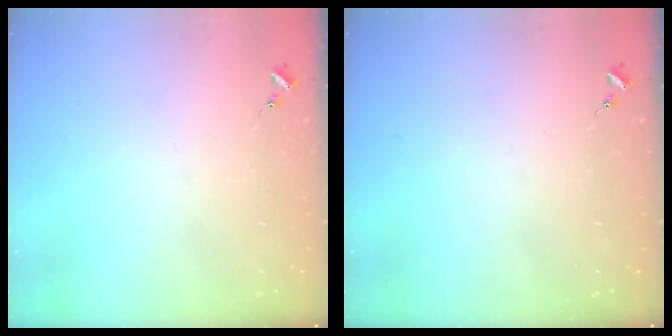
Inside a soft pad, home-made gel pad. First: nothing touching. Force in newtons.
{"total": 0.0}